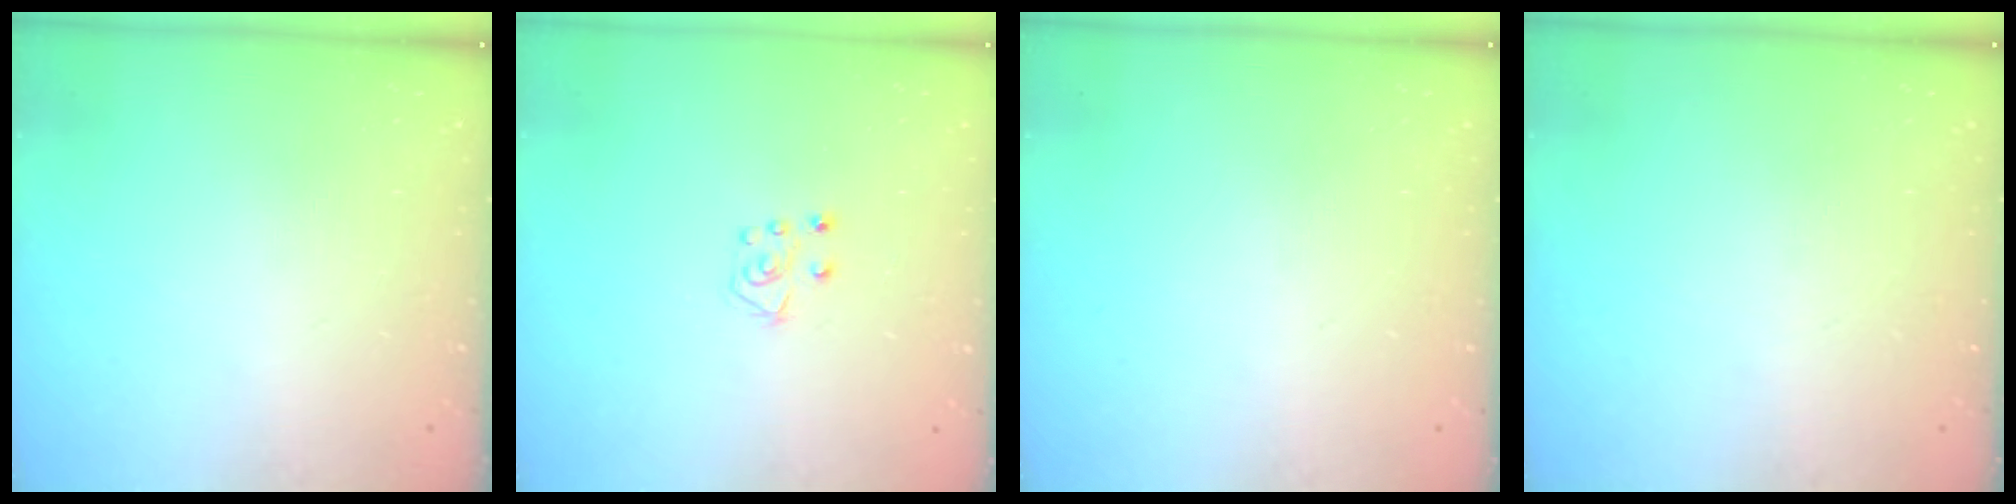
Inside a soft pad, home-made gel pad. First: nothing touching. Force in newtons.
{"total": 5.0, "press": 4.9, "slide": 0.4}
{"total": 0.0}
{"total": 0.0}